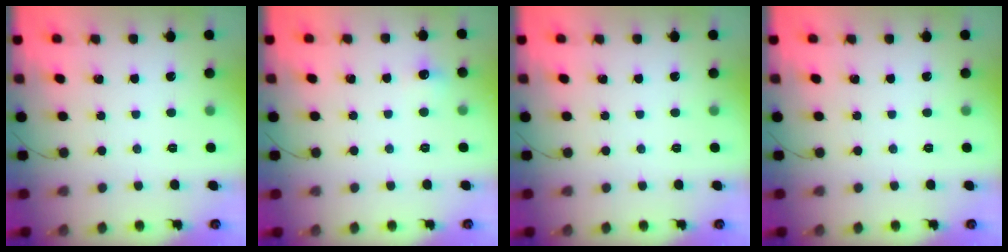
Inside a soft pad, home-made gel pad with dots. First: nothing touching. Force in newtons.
{"total": 5.2, "press": 5.1, "slide": 1.1}
{"total": 0.0}
{"total": 0.0}